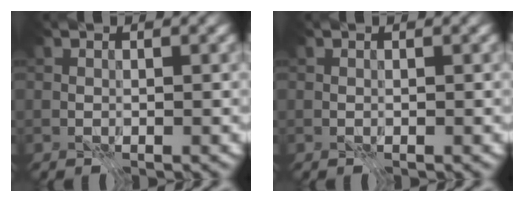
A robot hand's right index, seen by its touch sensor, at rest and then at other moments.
{"total": 0.0}